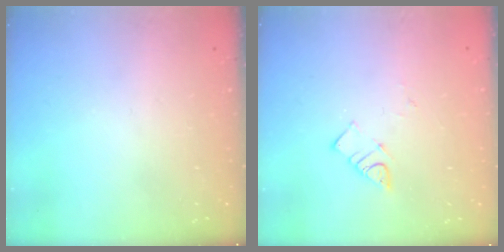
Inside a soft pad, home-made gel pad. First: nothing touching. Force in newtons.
{"total": 3.9, "press": 3.9, "slide": 0.5}